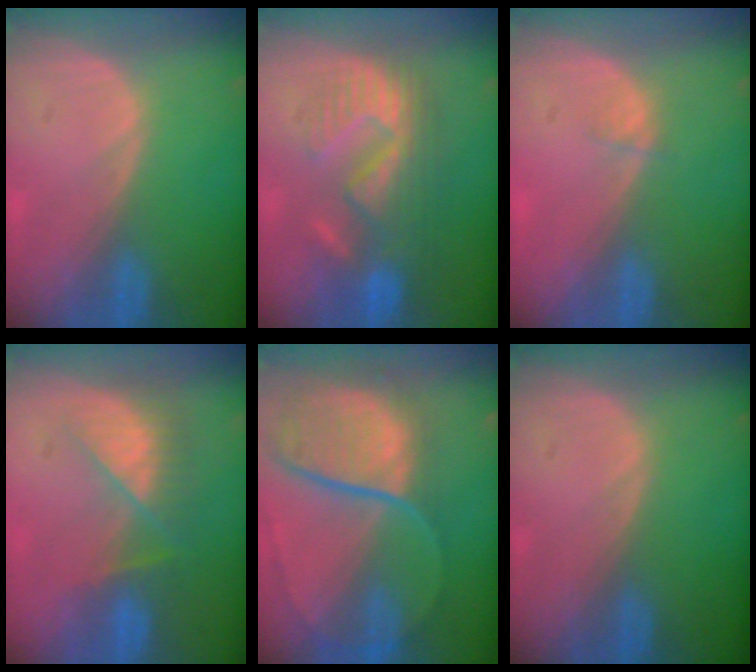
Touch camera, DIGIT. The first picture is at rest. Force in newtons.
{"total": 9.2, "press": 9.1, "slide": 1.7}
{"total": 0.8, "press": 0.7, "slide": 0.4}
{"total": 7.7, "press": 6.9, "slide": 3.5}
{"total": 11.4, "press": 9.4, "slide": 6.4}
{"total": 0.0}